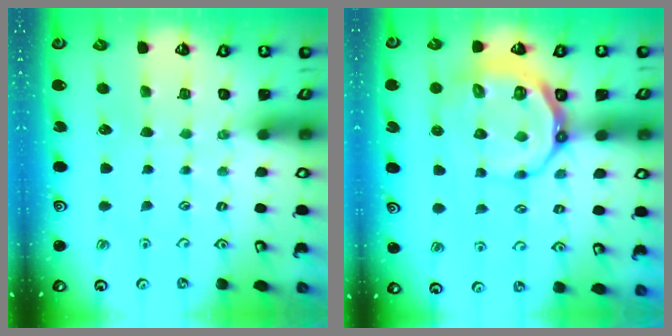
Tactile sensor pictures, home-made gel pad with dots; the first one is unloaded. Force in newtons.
{"total": 12.7, "press": 12.3, "slide": 3.3}